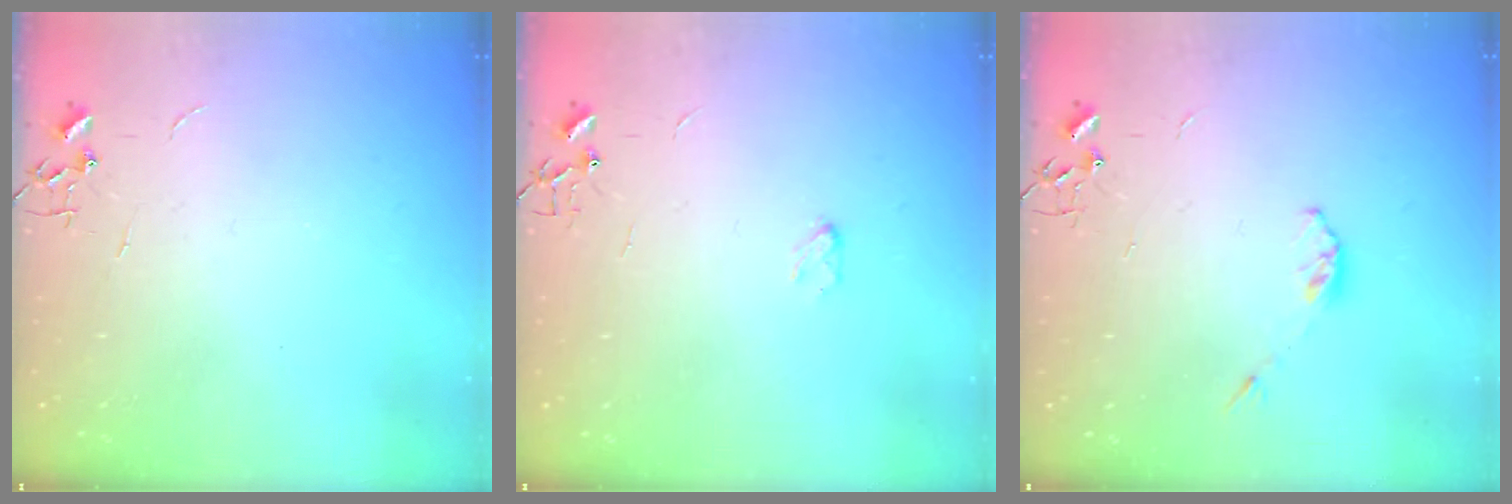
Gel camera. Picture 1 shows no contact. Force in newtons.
{"total": 3.0, "press": 3.0, "slide": 0.5}
{"total": 3.3, "press": 3.3, "slide": 0.6}